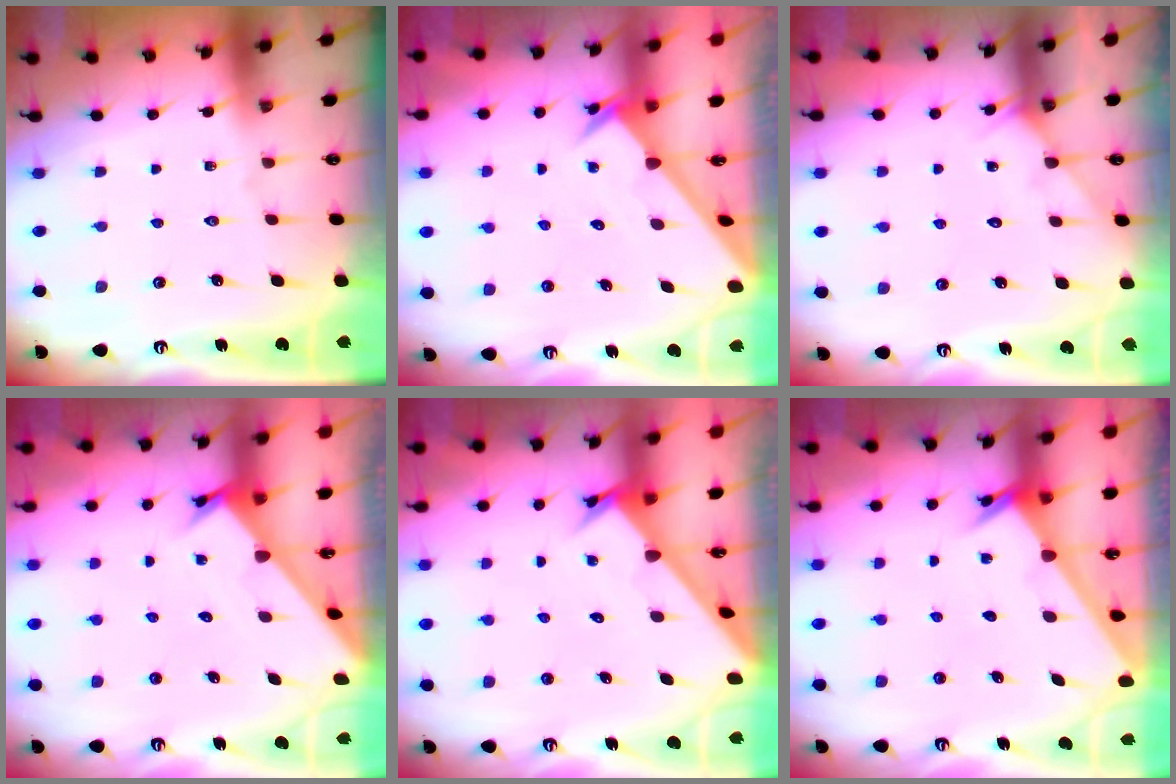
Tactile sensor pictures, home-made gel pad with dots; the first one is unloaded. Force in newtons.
{"total": 2.4, "press": 2.4, "slide": 0.2}
{"total": 5.3, "press": 5.3, "slide": 0.3}
{"total": 2.3, "press": 2.3, "slide": 0.0}
{"total": 2.6, "press": 2.6, "slide": 0.3}
{"total": 2.6, "press": 2.6, "slide": 0.2}